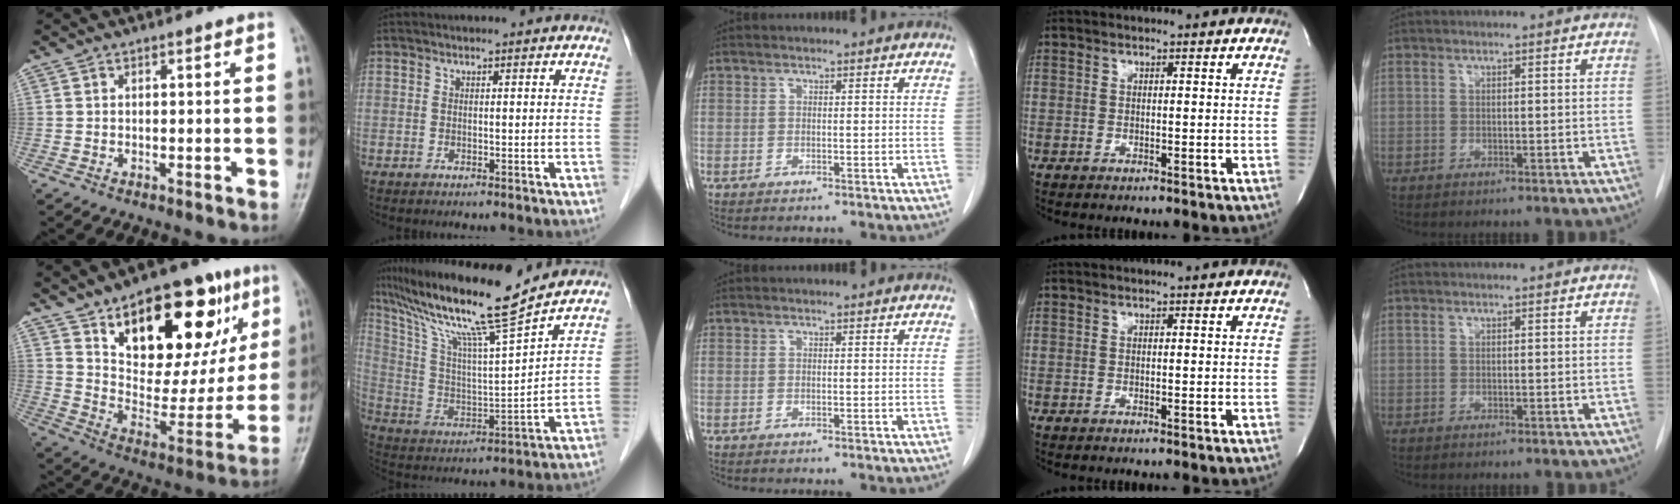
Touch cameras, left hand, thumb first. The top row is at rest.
{"thumb": {"total": 26.3, "force": [12.9, 12.5, 19.2], "torque": [-0.228, -0.033, 0.208]}, "index": {"total": 17.5, "force": [13.6, -1.2, 10.8], "torque": [-0.200, 0.008, 0.242]}}